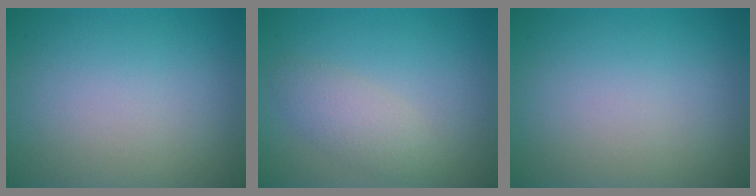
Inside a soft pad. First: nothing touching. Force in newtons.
{"total": 2.5, "press": 2.5, "slide": 0.1}
{"total": 0.0}